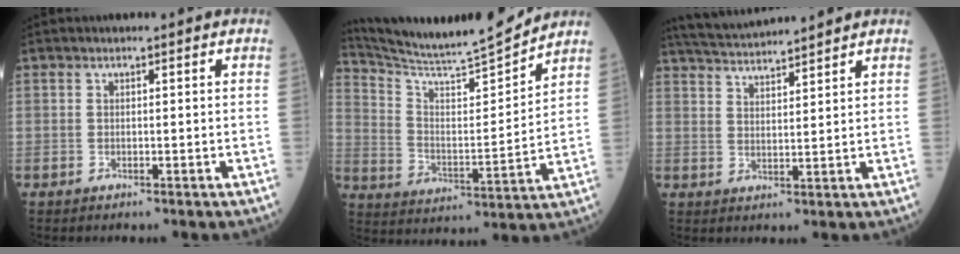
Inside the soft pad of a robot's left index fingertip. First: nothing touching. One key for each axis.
{"total": 15.8, "fx": 15.1, "fy": -1.0, "fz": 4.7, "tx": -0.097, "ty": -0.023, "tz": 0.251}
{"total": 9.4, "fx": 9.0, "fy": -0.2, "fz": 2.9, "tx": -0.065, "ty": 0.028, "tz": 0.155}